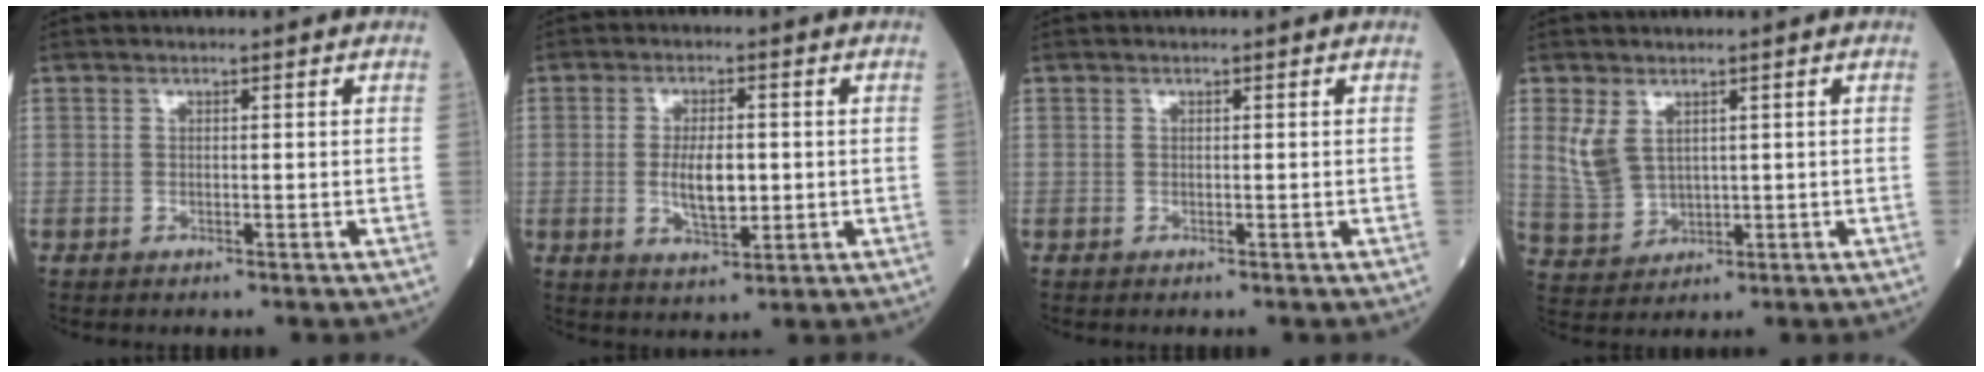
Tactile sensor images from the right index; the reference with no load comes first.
{"total": 6.1, "force": [-0.3, 2.3, 5.6], "torque": [-0.100, -0.007, -0.002]}
{"total": 0.0}
{"total": 4.8, "force": [1.7, 3.2, 3.2], "torque": [-0.085, 0.005, 0.047]}